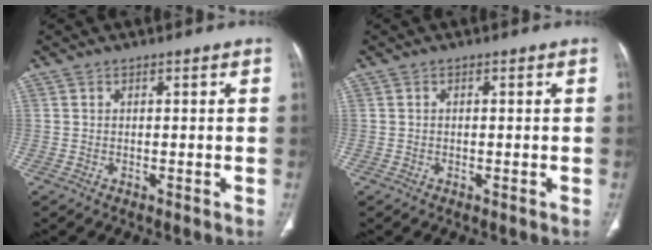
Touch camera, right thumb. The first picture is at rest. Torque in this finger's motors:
{"motor_torque": [-0.19, 0.06, 0.01, 0.43, 0.09]}